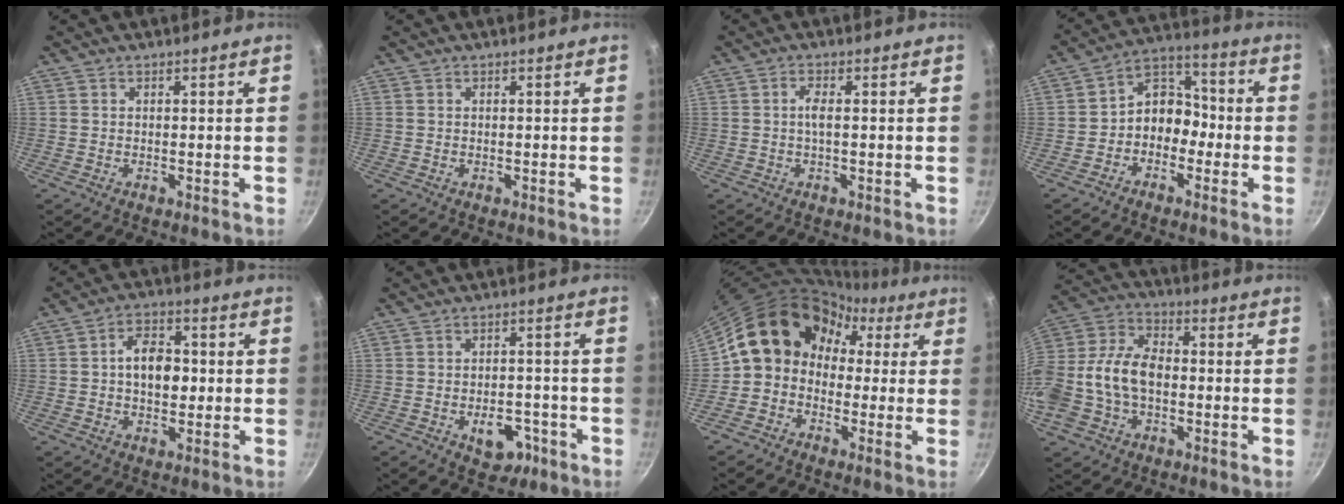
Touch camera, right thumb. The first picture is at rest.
{"total": 0.0}
{"total": 2.1, "force": [0.0, 0.6, 2.0], "torque": [-0.048, 0.005, -0.002]}
{"total": 8.7, "force": [-2.5, 6.8, 4.9], "torque": [-0.028, 0.054, -0.058]}
{"total": 8.1, "force": [0.1, 5.4, 6.1], "torque": [-0.066, 0.015, -0.005]}
{"total": 7.1, "force": [-2.9, 4.7, 4.5], "torque": [-0.031, 0.019, -0.032]}
{"total": 13.2, "force": [0.7, 11.7, 6.2], "torque": [-0.061, 0.043, -0.018]}
{"total": 17.0, "force": [-2.3, 11.7, 12.1], "torque": [-0.233, 0.048, -0.052]}